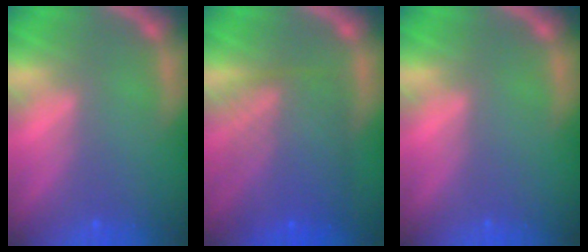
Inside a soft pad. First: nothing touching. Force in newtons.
{"total": 7.6}
{"total": 0.0}